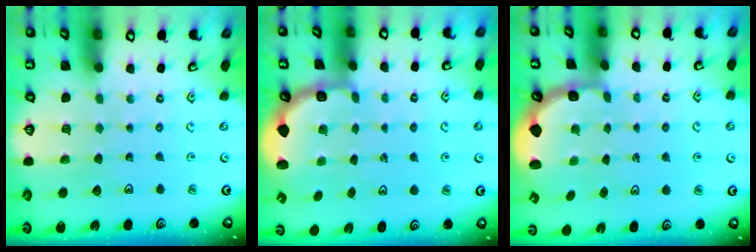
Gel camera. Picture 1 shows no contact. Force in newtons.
{"total": 2.5, "press": 1.9, "slide": 1.6}
{"total": 2.7, "press": 2.1, "slide": 1.7}